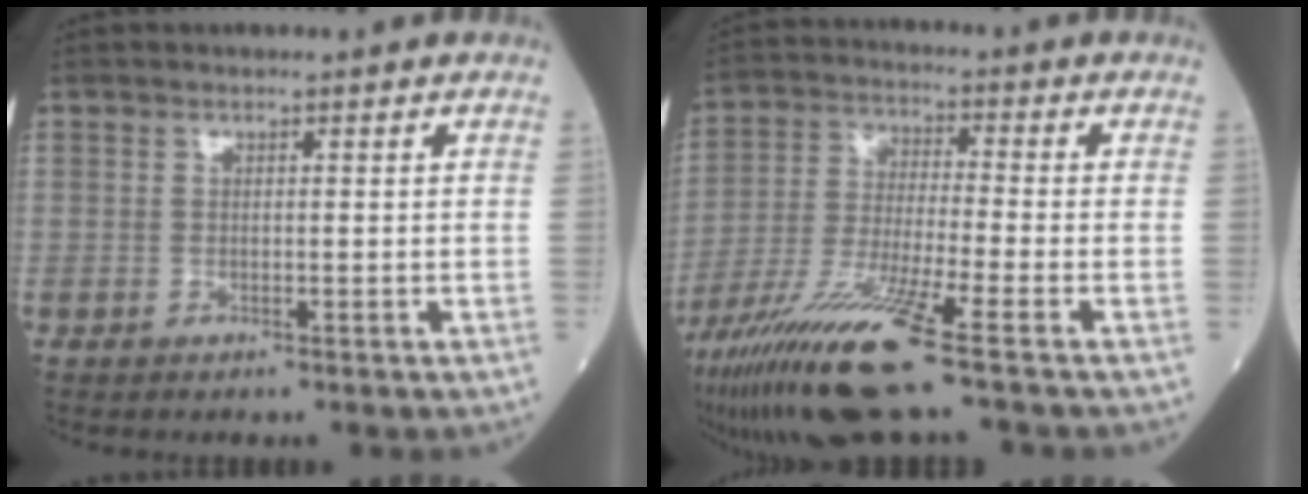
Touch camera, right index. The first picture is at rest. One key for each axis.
{"total": 13.6, "fx": -8.4, "fy": 0.0, "fz": 10.7, "tx": -0.216, "ty": -0.038, "tz": -0.156}